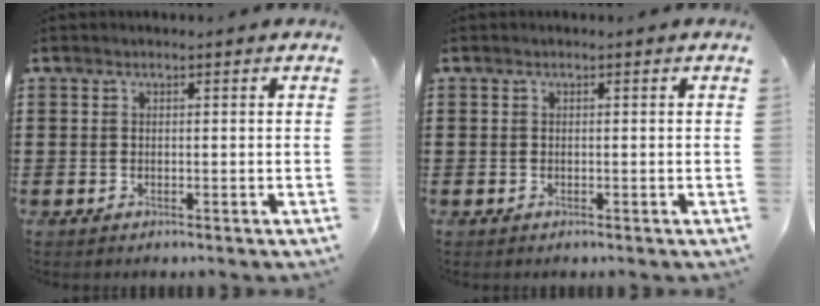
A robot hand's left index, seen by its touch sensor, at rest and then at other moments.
{"total": 0.0}